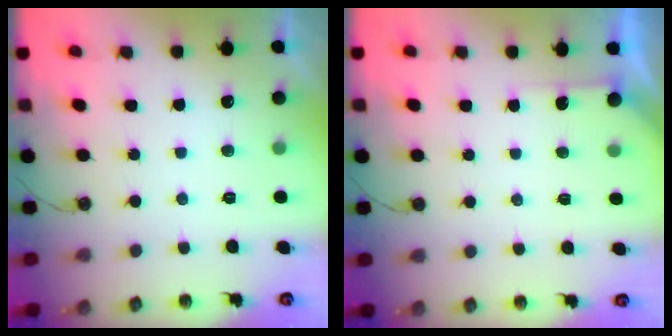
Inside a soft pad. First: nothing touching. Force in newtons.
{"total": 2.8, "press": 2.8, "slide": 0.4}